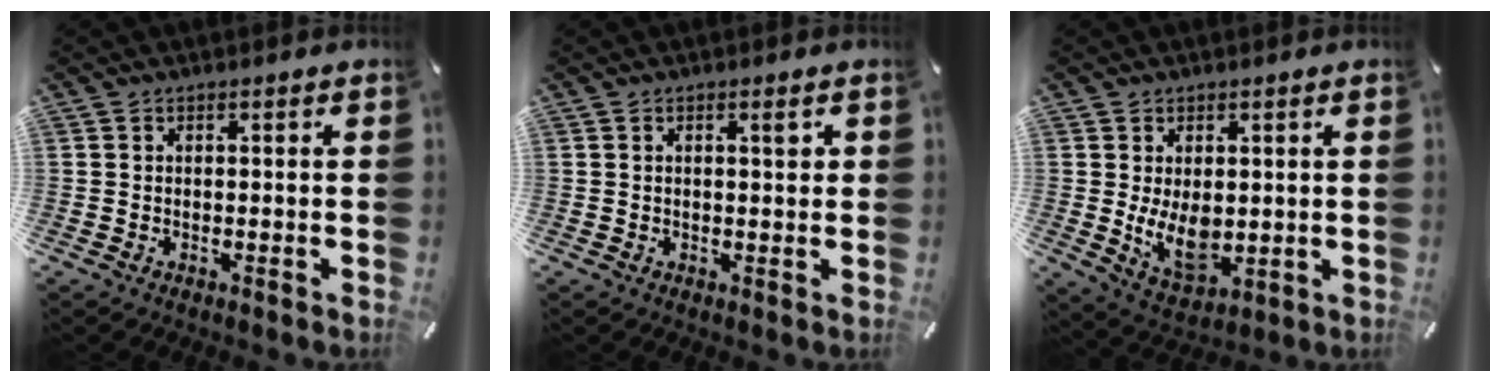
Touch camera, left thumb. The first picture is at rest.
{"total": 2.0, "force": [0.7, 0.5, 1.8], "torque": [-0.029, 0.000, 0.008]}
{"total": 9.5, "force": [0.1, 6.2, 7.2], "torque": [-0.131, -0.011, 0.006]}